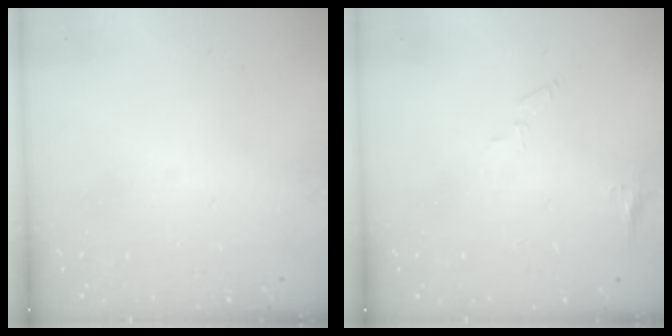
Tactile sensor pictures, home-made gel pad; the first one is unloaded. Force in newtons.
{"total": 4.5, "press": 4.4, "slide": 0.5}